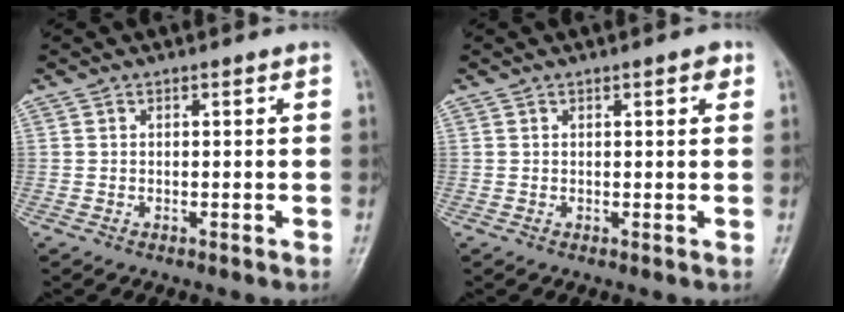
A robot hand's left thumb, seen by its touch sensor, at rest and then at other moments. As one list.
[{"total": 1.9, "force": [1.0, 0.6, 1.5], "torque": [-0.016, -0.001, 0.010]}]